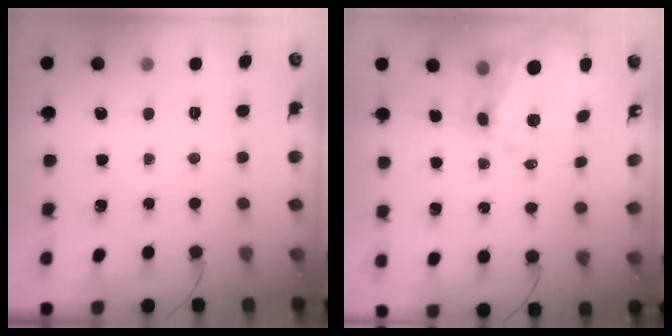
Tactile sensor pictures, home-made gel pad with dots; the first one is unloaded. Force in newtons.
{"total": 14.6, "press": 14.3, "slide": 3.0}